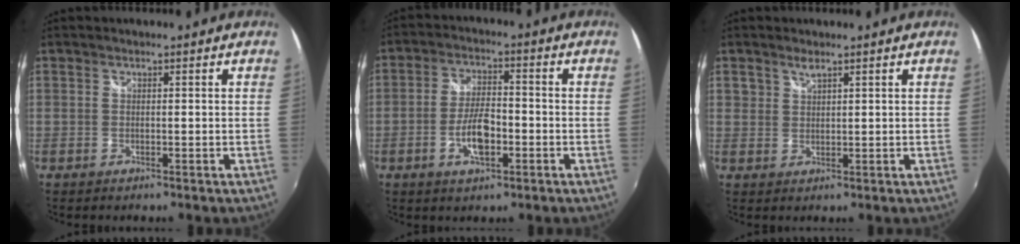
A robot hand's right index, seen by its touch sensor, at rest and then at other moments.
{"total": 7.6, "force": [-2.7, 3.1, 6.4], "torque": [-0.128, 0.002, -0.047]}
{"total": 1.8, "force": [1.5, 0.8, 0.7], "torque": [-0.010, 0.001, 0.027]}